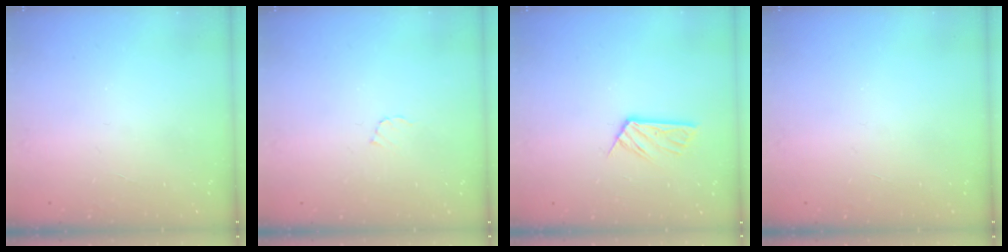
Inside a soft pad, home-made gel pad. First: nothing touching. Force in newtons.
{"total": 3.6, "press": 3.6, "slide": 0.3}
{"total": 8.7, "press": 8.7, "slide": 0.7}
{"total": 0.0}